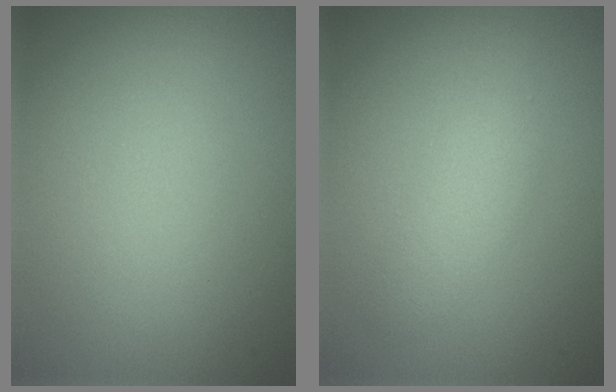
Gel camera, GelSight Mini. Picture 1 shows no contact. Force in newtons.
{"total": 1.7, "press": 1.7, "slide": 0.0}